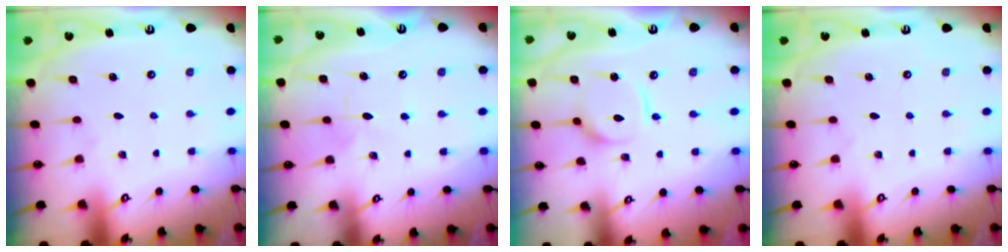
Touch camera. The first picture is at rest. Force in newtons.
{"total": 6.1, "press": 6.1, "slide": 0.3}
{"total": 9.6, "press": 9.6, "slide": 0.9}
{"total": 0.0}